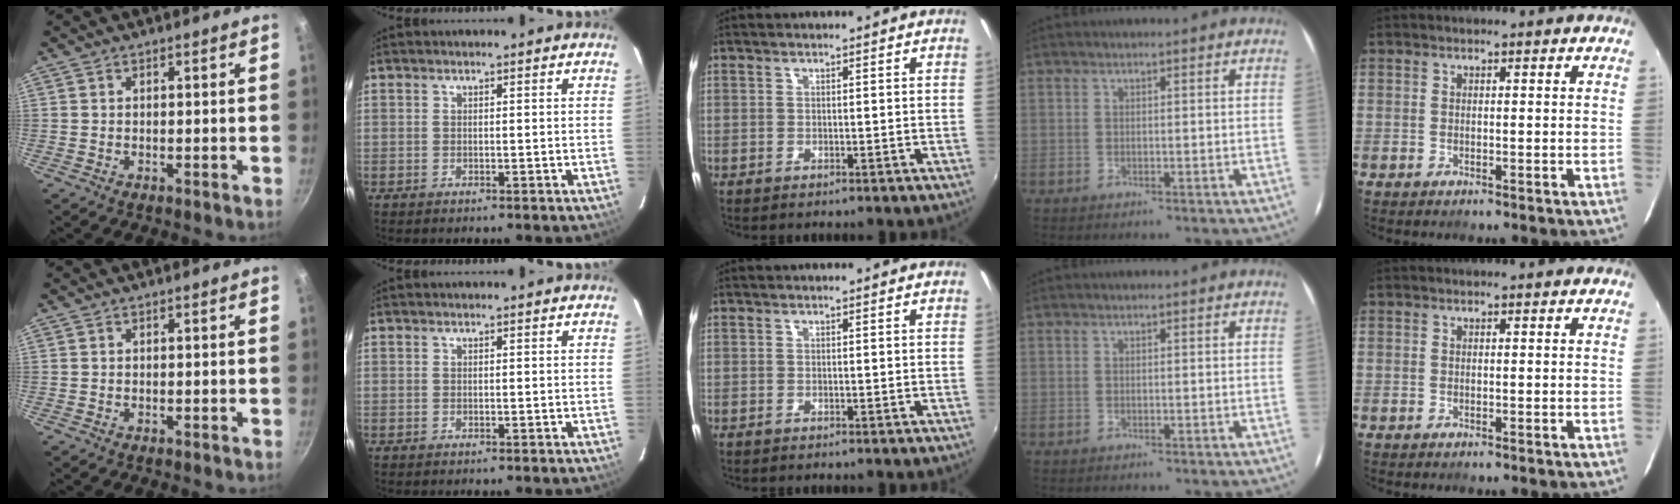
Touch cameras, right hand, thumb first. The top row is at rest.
{}